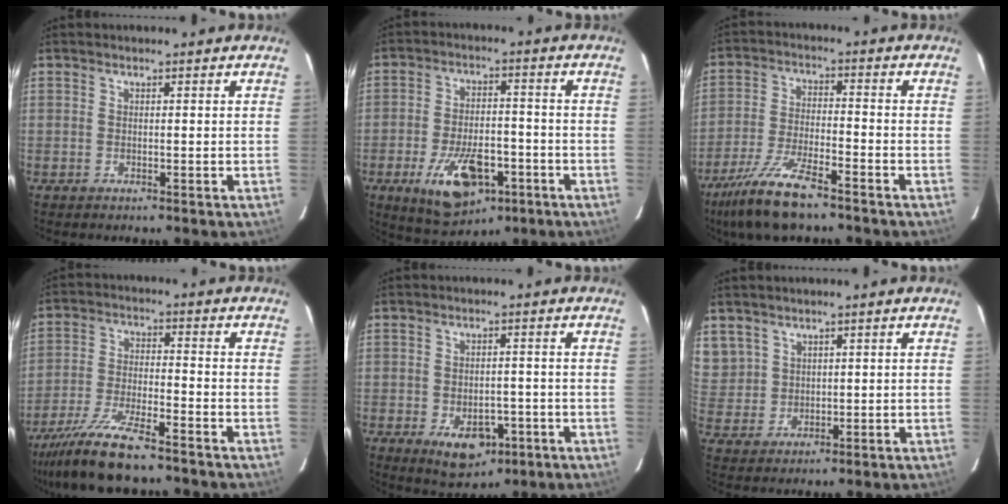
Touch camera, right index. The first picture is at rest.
{"total": 11.5, "force": [-5.2, 5.5, 8.6], "torque": [-0.153, -0.006, -0.077]}
{"total": 10.6, "force": [-7.8, 1.6, 6.9], "torque": [-0.138, -0.025, -0.145]}
{"total": 10.3, "force": [-8.4, 1.0, 5.9], "torque": [-0.110, -0.026, -0.152]}
{"total": 6.8, "force": [-3.0, 4.1, 4.5], "torque": [-0.063, -0.003, -0.035]}
{"total": 6.6, "force": [3.8, 5.4, 0.5], "torque": [-0.023, 0.007, 0.094]}